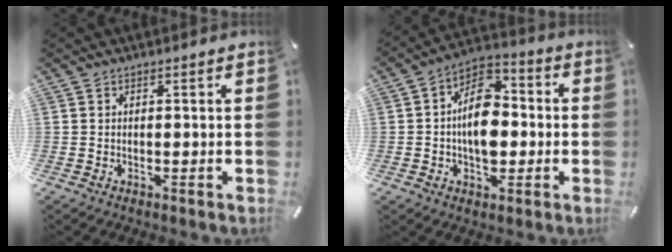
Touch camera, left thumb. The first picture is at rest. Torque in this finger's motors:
{"motor_torque": [1.76, 1.75, 1.25, -0.17, 0.36]}